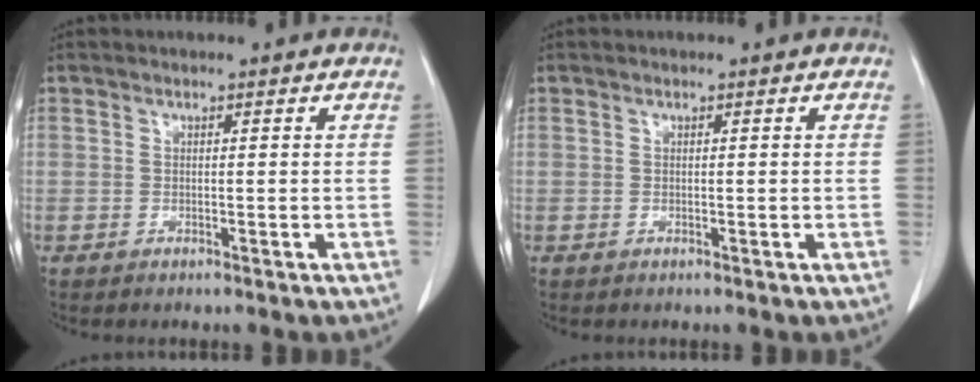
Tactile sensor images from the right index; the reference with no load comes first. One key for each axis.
{"total": 0.0}